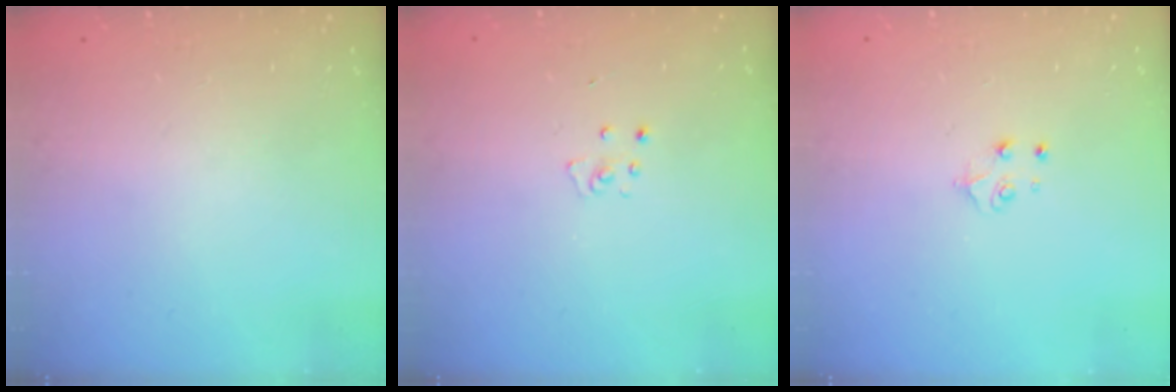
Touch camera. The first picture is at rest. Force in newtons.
{"total": 2.6, "press": 2.6, "slide": 0.2}
{"total": 4.5, "press": 4.5, "slide": 0.6}